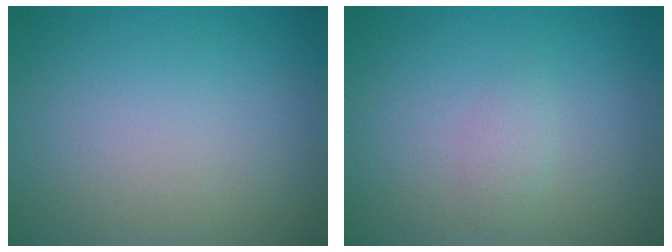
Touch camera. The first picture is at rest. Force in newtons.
{"total": 1.0, "press": 1.0, "slide": 0.1}